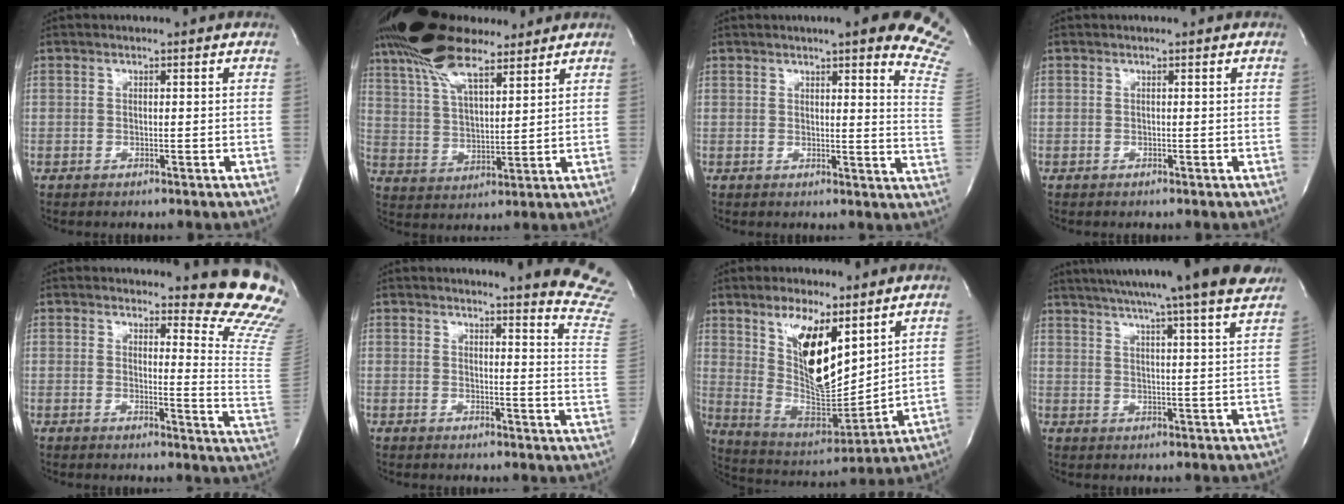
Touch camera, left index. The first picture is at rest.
{"total": 14.3, "force": [10.8, 4.3, 8.4], "torque": [-0.173, 0.020, 0.202]}
{"total": 15.8, "force": [12.7, 1.3, 9.2], "torque": [-0.101, -0.061, 0.116]}
{"total": 0.0}
{"total": 12.7, "force": [11.3, 0.8, 5.7], "torque": [-0.050, -0.129, 0.100]}
{"total": 14.0, "force": [13.4, -1.2, 3.7], "torque": [-0.039, -0.153, 0.121]}
{"total": 13.3, "force": [6.4, 4.2, 10.9], "torque": [-0.206, -0.009, 0.127]}
{"total": 21.5, "force": [18.4, -0.8, 11.1], "torque": [-0.187, -0.014, 0.240]}